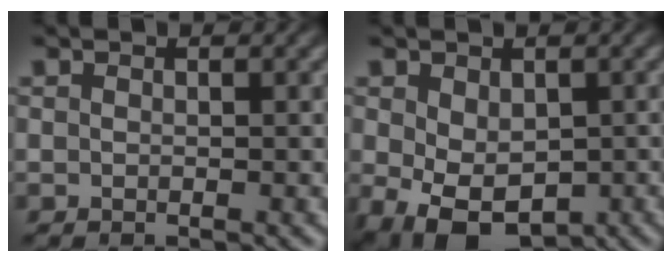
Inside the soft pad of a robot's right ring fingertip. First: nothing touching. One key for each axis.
{"total": 6.5, "fx": -3.5, "fy": 4.0, "fz": 3.8, "tx": -0.092, "ty": -0.055, "tz": -0.027}